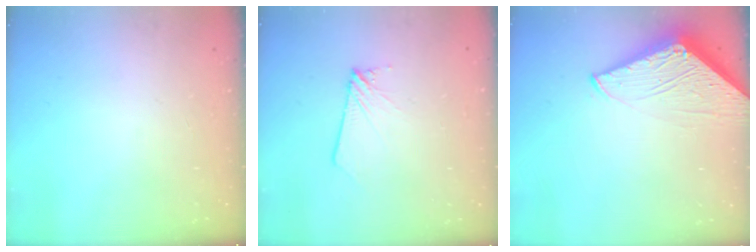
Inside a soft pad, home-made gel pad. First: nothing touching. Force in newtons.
{"total": 2.4, "press": 2.3, "slide": 0.3}
{"total": 5.6, "press": 5.6, "slide": 0.5}